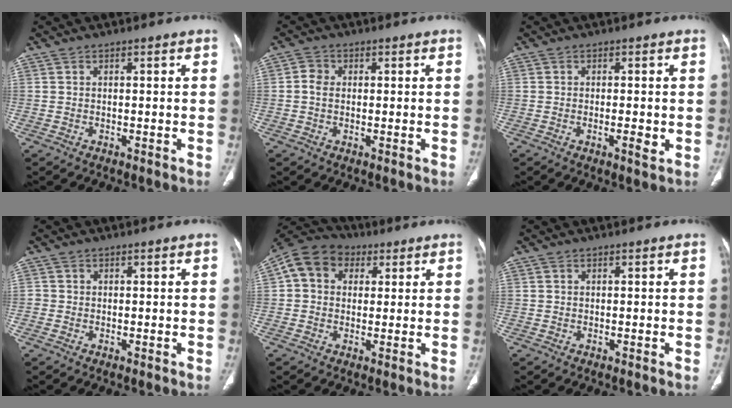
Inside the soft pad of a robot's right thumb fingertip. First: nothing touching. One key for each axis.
{"total": 2.6, "fx": 0.1, "fy": 2.2, "fz": 1.5, "tx": -0.024, "ty": 0.007, "tz": -0.002}
{"total": 2.7, "fx": -0.5, "fy": 0.7, "fz": 2.5, "tx": -0.039, "ty": -0.004, "tz": -0.007}
{"total": 0.8, "fx": -0.1, "fy": 0.8, "fz": 0.1, "tx": 0.006, "ty": 0.004, "tz": -0.003}
{"total": 10.0, "fx": 2.6, "fy": 8.2, "fz": 5.1, "tx": -0.077, "ty": 0.018, "tz": 0.034}
{"total": 0.0}